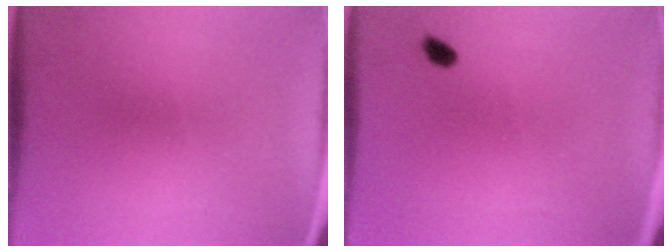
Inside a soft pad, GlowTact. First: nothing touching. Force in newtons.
{"total": 1.5}